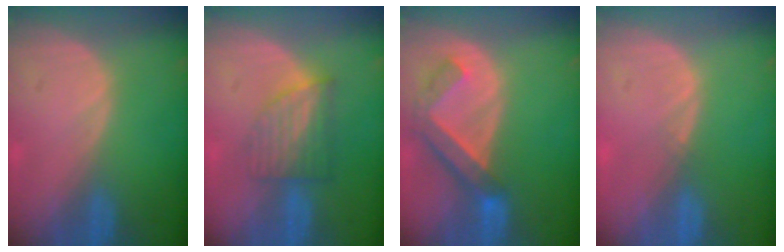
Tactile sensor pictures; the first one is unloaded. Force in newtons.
{"total": 6.2, "press": 5.5, "slide": 2.9}
{"total": 6.3, "press": 5.9, "slide": 2.2}
{"total": 0.6, "press": 0.5, "slide": 0.4}